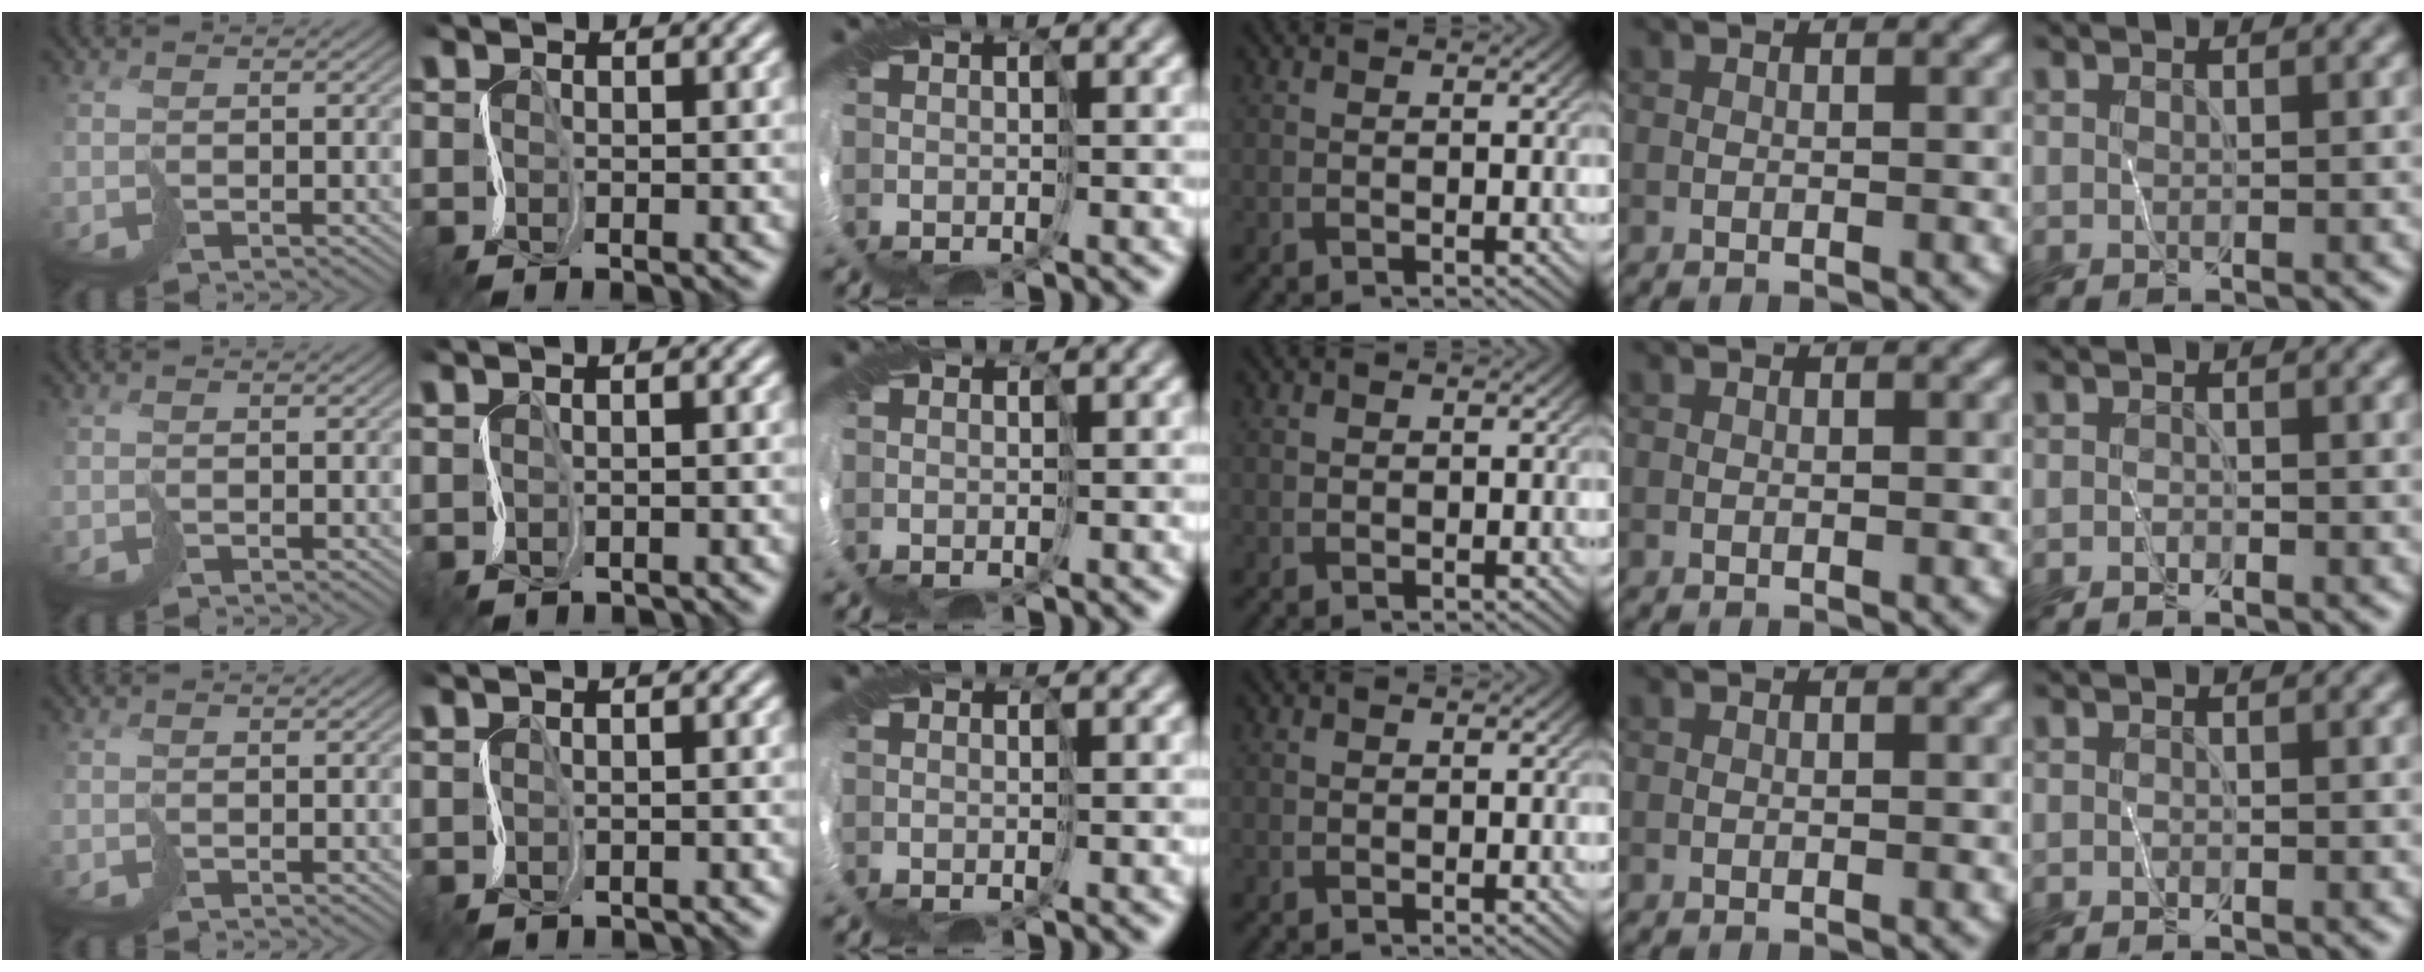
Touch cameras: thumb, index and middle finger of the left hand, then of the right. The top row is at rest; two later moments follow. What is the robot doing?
{"motion": "cut", "object": "bubble wrap"}